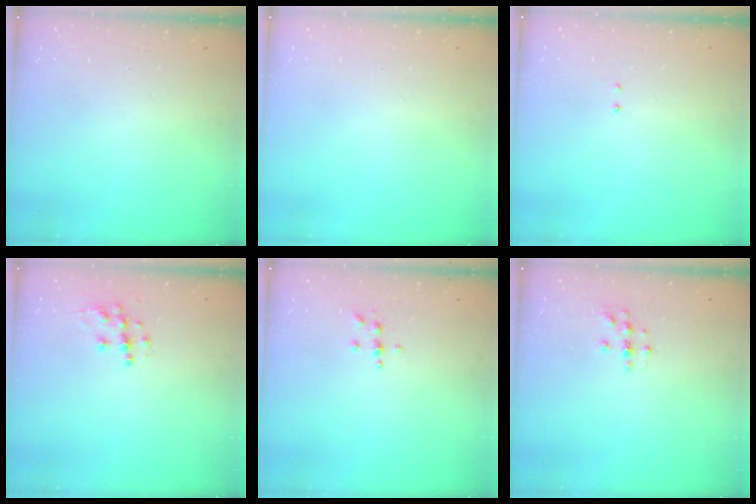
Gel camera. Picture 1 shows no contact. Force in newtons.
{"total": 0.0}
{"total": 2.1, "press": 2.0, "slide": 0.6}
{"total": 8.9, "press": 8.9, "slide": 0.5}
{"total": 5.7, "press": 5.7, "slide": 0.5}
{"total": 2.0, "press": 2.0, "slide": 0.2}